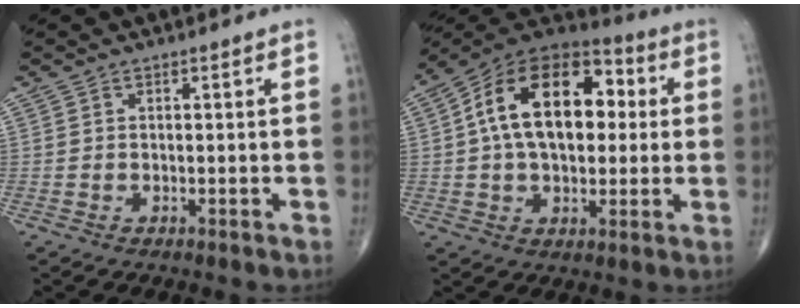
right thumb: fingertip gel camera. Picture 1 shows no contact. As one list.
[{"total": 21.2, "force": [3.1, 12.8, 16.6], "torque": [-0.248, 0.028, 0.042]}]